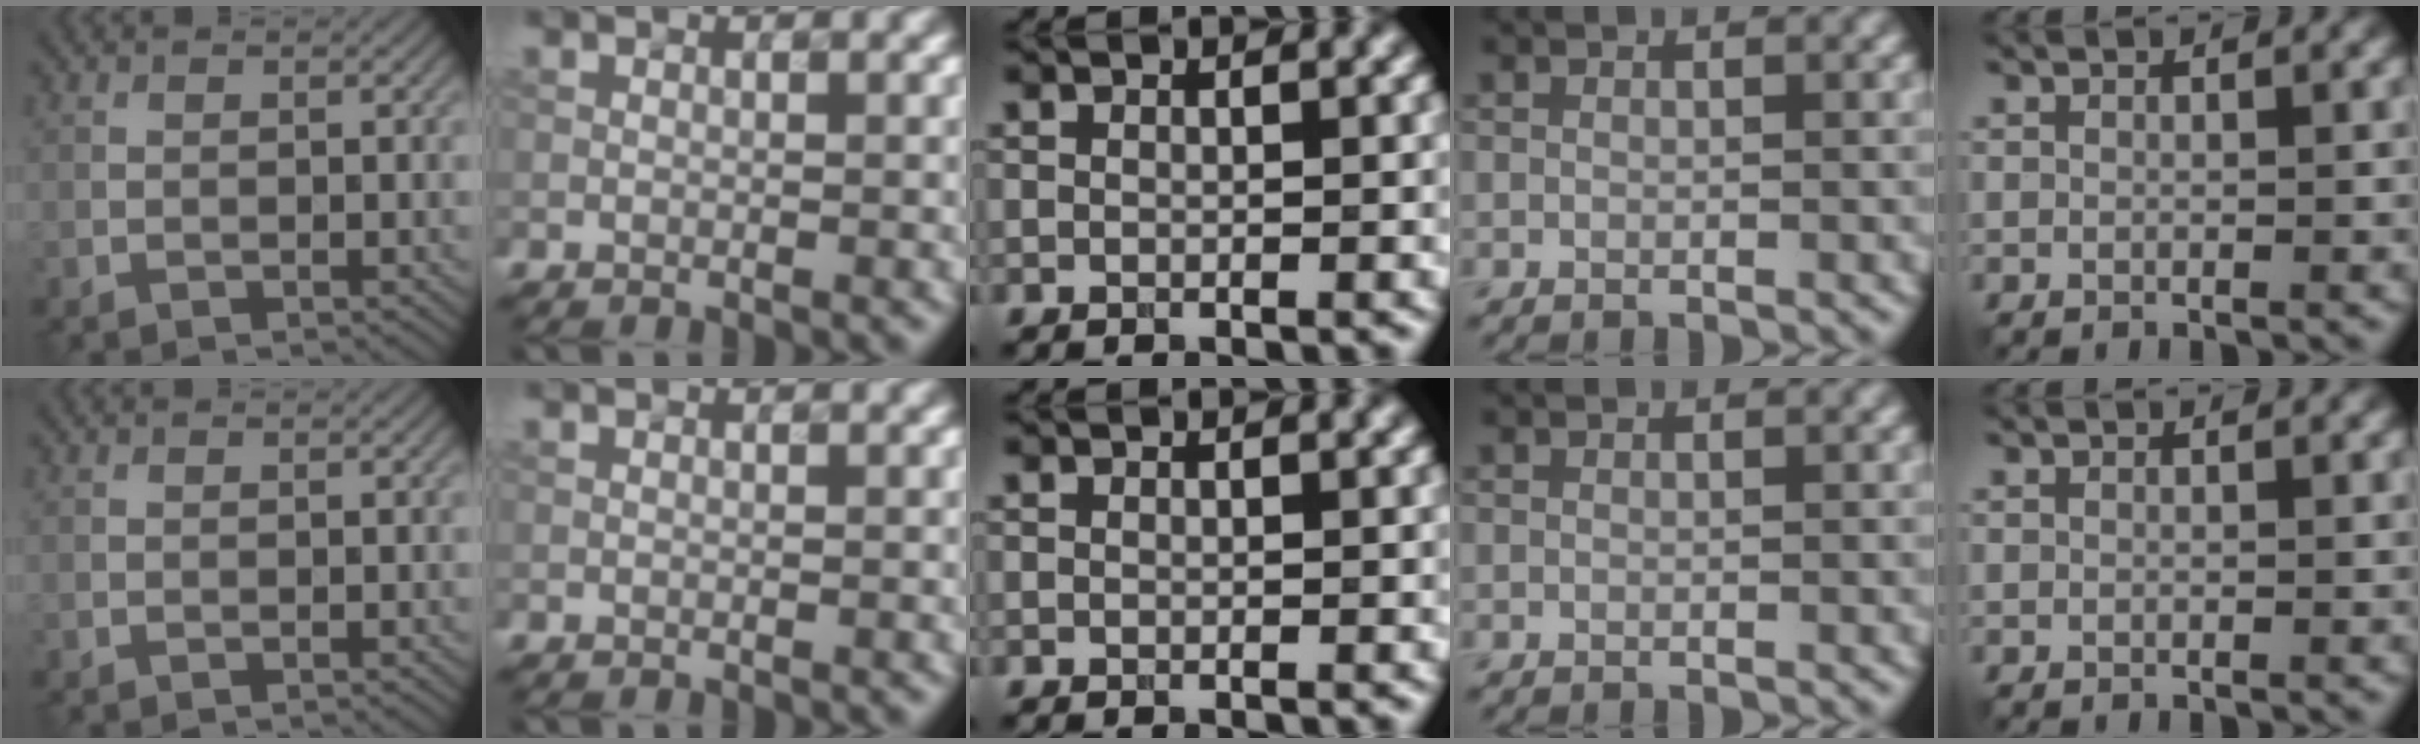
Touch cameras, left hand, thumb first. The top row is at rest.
{}